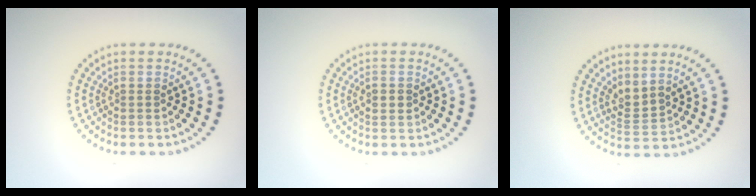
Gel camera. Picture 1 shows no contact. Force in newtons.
{"total": 0.8, "press": 0.8, "slide": 0.2}
{"total": 2.1, "press": 1.4, "slide": 1.6}